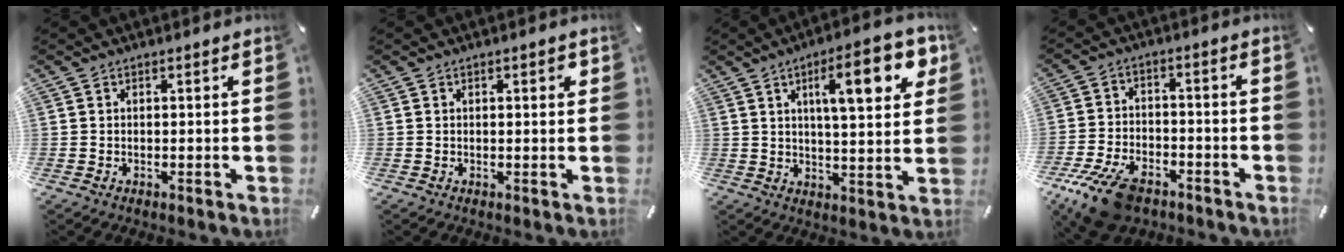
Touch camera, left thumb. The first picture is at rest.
{"total": 1.6, "force": [0.5, 0.5, 1.5], "torque": [-0.020, 0.002, 0.004]}
{"total": 15.7, "force": [6.4, 4.8, 13.5], "torque": [-0.197, -0.015, 0.094]}
{"total": 12.2, "force": [-7.9, 6.1, 7.1], "torque": [-0.135, 0.040, -0.140]}